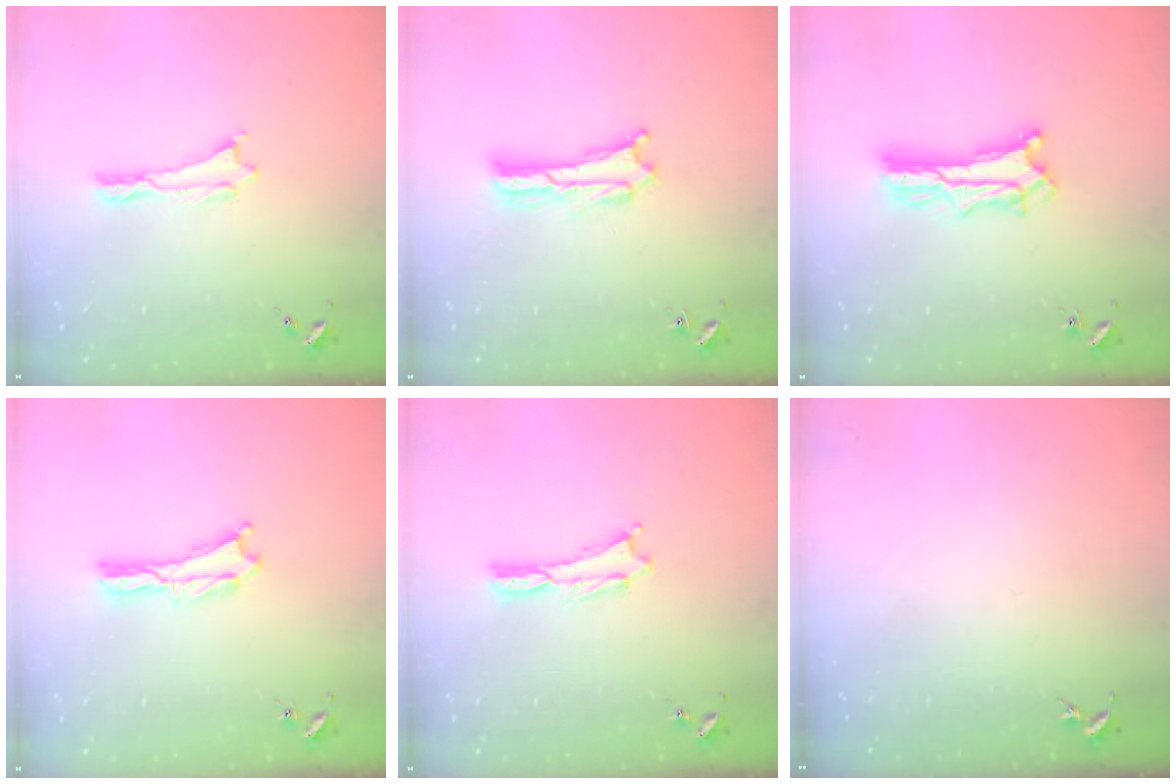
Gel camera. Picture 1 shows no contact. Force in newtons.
{"total": 1.2, "press": 1.2, "slide": 0.2}
{"total": 4.6, "press": 4.6, "slide": 0.4}
{"total": 0.0}
{"total": 0.0}
{"total": 0.0}